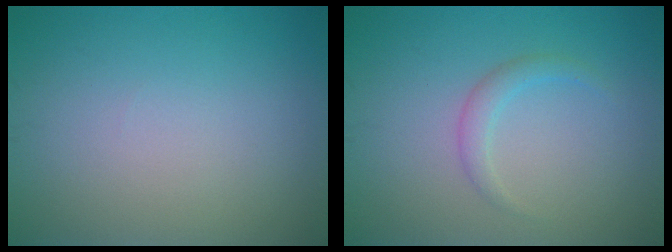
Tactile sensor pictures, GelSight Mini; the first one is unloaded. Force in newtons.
{"total": 1.5, "press": 1.5, "slide": 0.1}